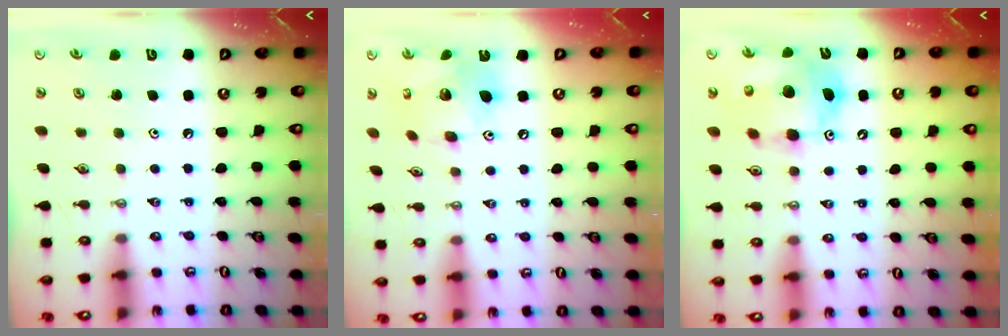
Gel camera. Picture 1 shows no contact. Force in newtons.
{"total": 15.6, "press": 15.5, "slide": 1.6}
{"total": 14.4, "press": 14.1, "slide": 2.6}